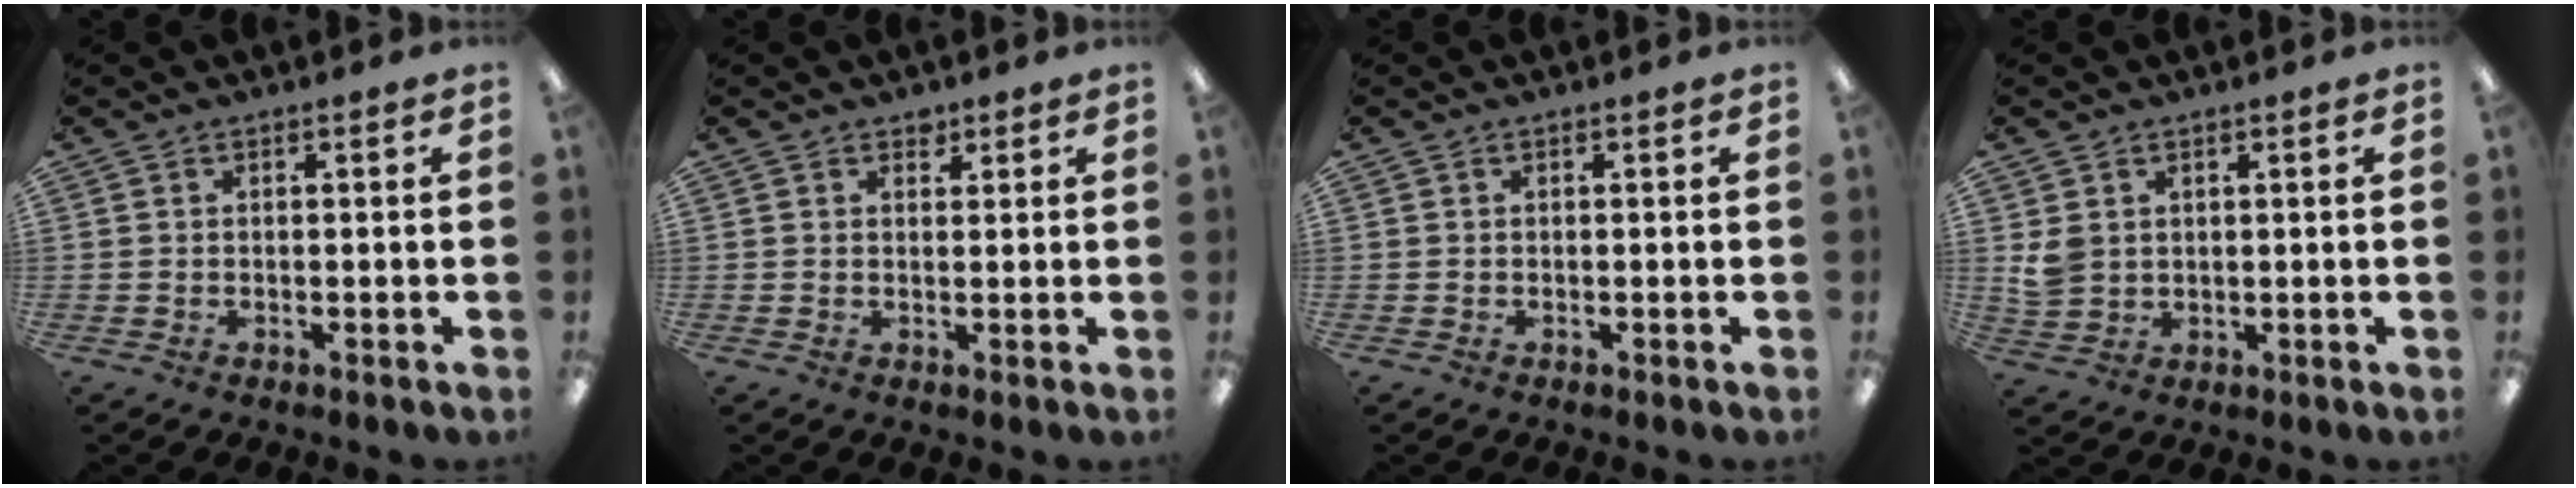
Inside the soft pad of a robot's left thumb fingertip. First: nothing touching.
{"total": 1.9, "force": [1.5, 1.1, 0.4], "torque": [0.008, -0.005, 0.024]}
{"total": 0.0}
{"total": 4.3, "force": [1.6, 3.5, 1.9], "torque": [-0.032, 0.002, 0.032]}